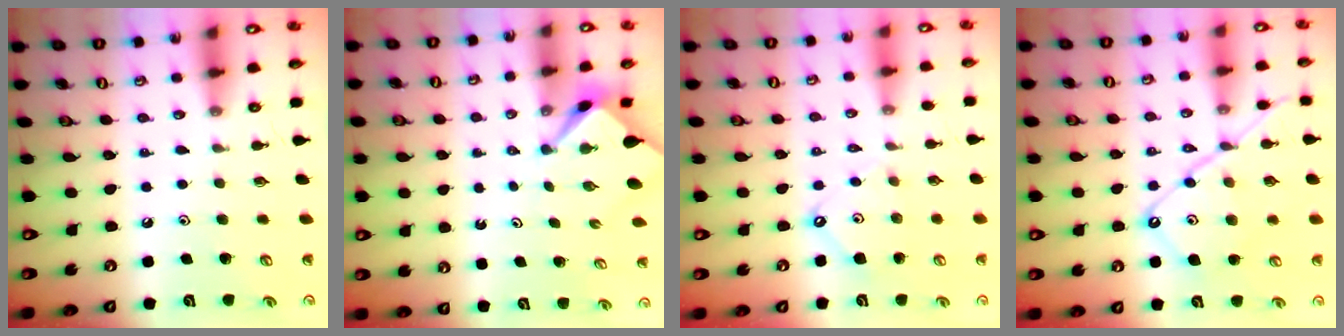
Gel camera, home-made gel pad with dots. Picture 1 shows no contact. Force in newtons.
{"total": 3.0, "press": 3.0, "slide": 0.3}
{"total": 6.9, "press": 6.9, "slide": 0.7}
{"total": 12.2, "press": 12.2, "slide": 1.1}